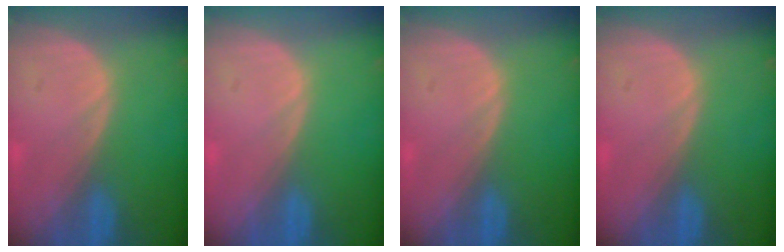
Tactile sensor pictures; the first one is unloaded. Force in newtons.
{"total": 0.0}
{"total": 0.0}
{"total": 0.0}